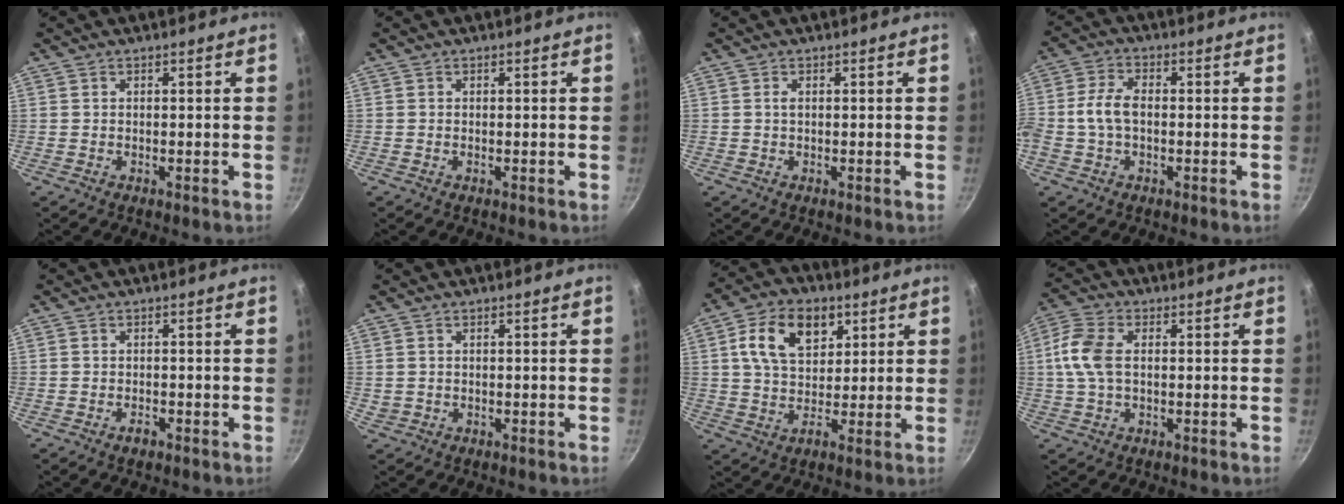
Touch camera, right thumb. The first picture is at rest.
{"total": 0.0}
{"total": 0.6, "force": [0.1, 0.2, 0.6], "torque": [-0.012, 0.000, 0.002]}
{"total": 6.3, "force": [-0.6, 3.8, 5.0], "torque": [-0.100, 0.020, -0.021]}
{"total": 1.5, "force": [-1.0, 0.8, 0.8], "torque": [-0.013, 0.008, -0.017]}
{"total": 0.9, "force": [0.0, 0.8, 0.3], "torque": [-0.005, 0.003, 0.004]}
{"total": 12.0, "force": [4.2, 8.1, 7.8], "torque": [-0.106, 0.001, 0.063]}
{"total": 8.0, "force": [0.6, 4.8, 6.4], "torque": [-0.140, 0.016, 0.004]}